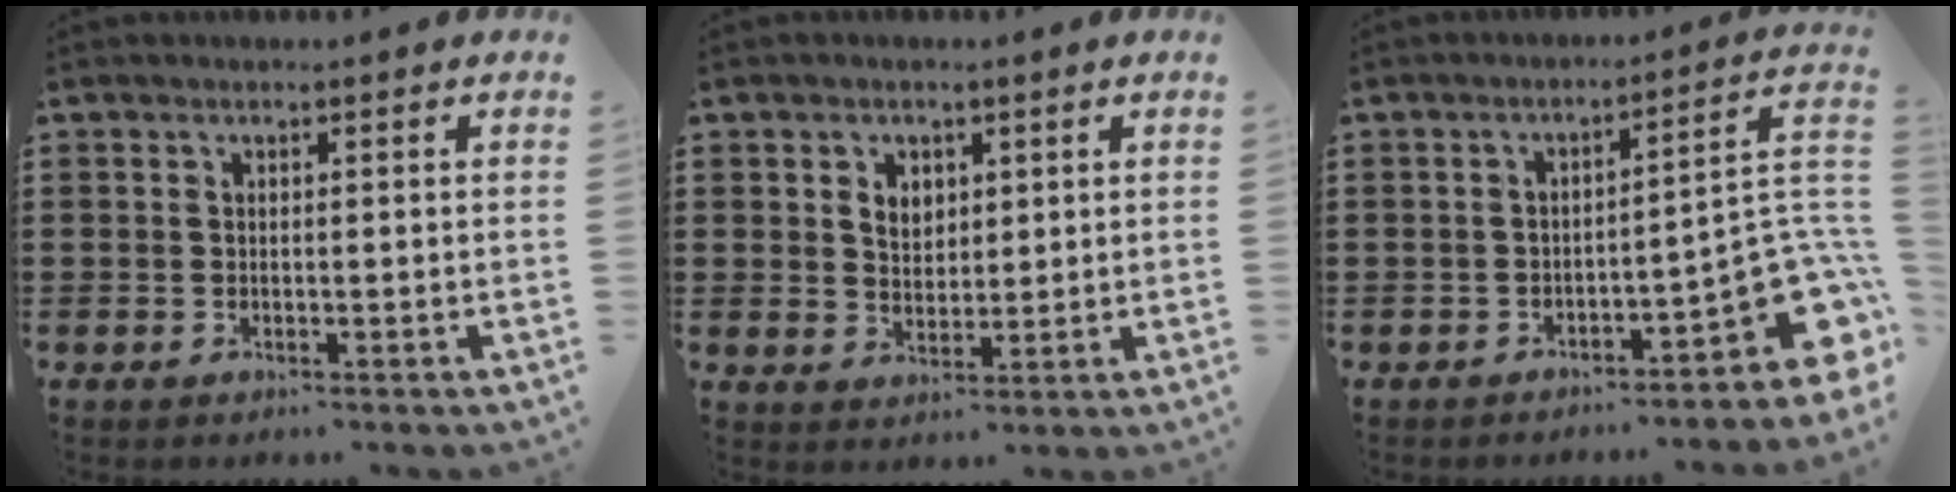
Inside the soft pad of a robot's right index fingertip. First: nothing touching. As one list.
[{"total": 3.2, "force": [1.3, 2.5, 1.6], "torque": [-0.040, 0.010, 0.022]}, {"total": 8.1, "force": [-3.8, 2.6, 6.7], "torque": [-0.082, -0.009, -0.070]}]